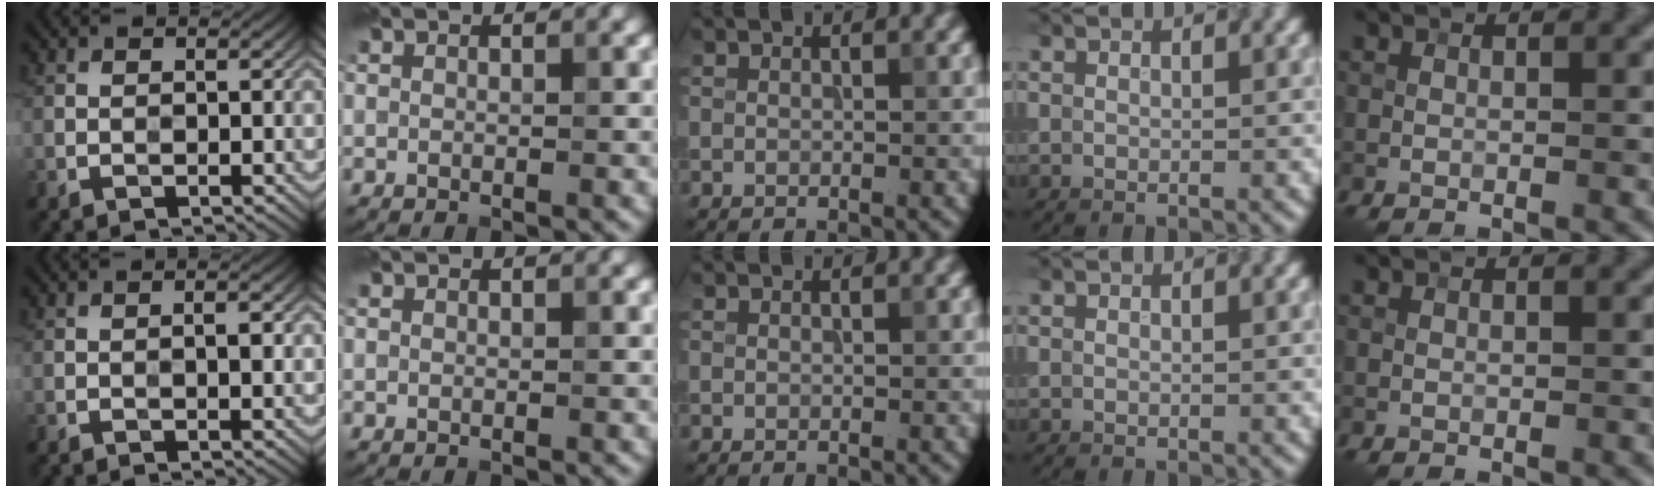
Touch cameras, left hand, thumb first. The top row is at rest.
{"thumb": {"total": 1.8, "force": [0.1, 0.5, 1.8], "torque": [-0.026, 0.003, -0.002]}}